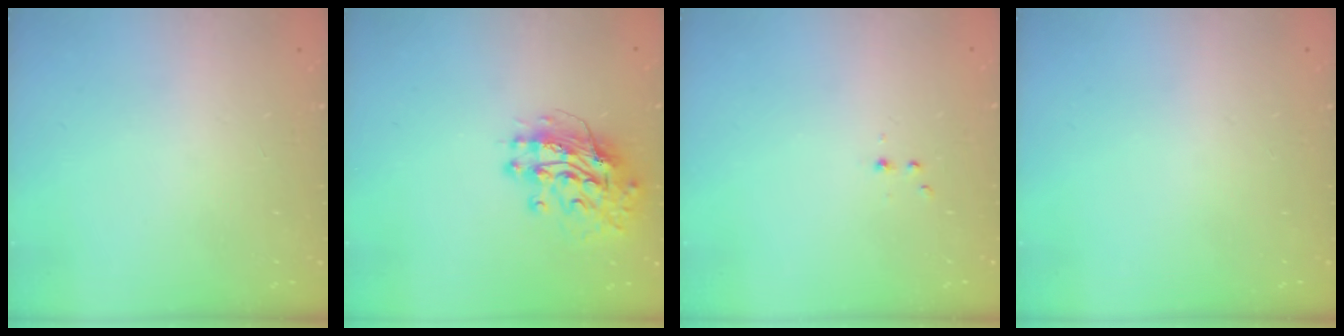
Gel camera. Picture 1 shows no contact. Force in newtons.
{"total": 12.8, "press": 12.7, "slide": 1.1}
{"total": 2.2, "press": 1.9, "slide": 1.0}
{"total": 0.0}